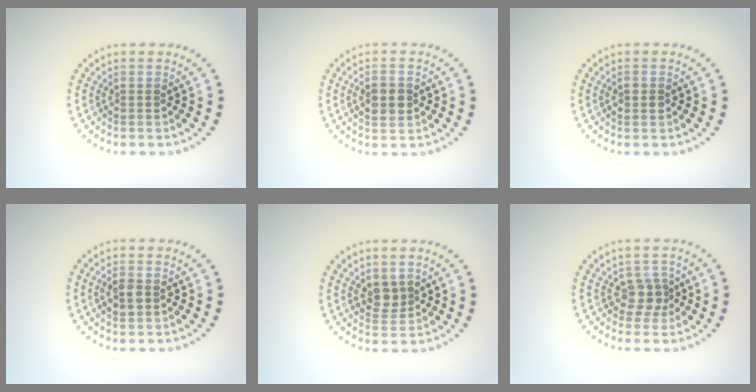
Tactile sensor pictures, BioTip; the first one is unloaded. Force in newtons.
{"total": 2.9, "press": 2.9, "slide": 0.1}
{"total": 1.6, "press": 1.6, "slide": 0.1}
{"total": 1.8, "press": 1.8, "slide": 0.1}
{"total": 2.0, "press": 1.8, "slide": 0.9}
{"total": 2.1, "press": 1.7, "slide": 1.2}